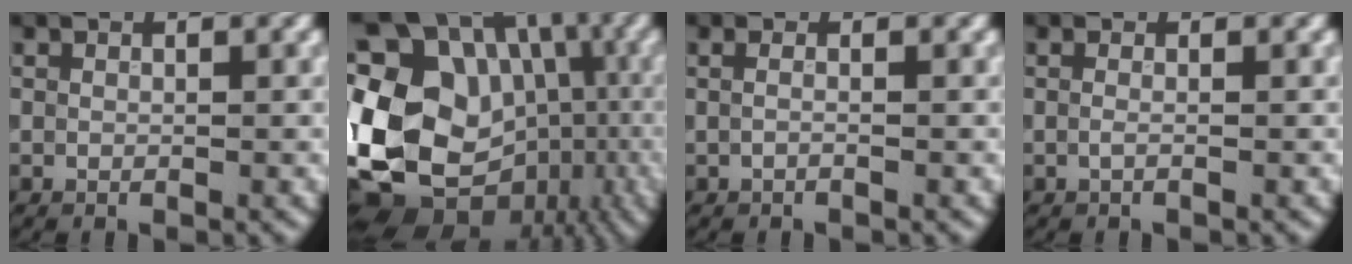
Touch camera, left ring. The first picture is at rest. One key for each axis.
{"total": 19.8, "fx": -2.2, "fy": 16.1, "fz": 11.2, "tx": -0.207, "ty": 0.001, "tz": -0.014}
{"total": 1.0, "fx": -0.1, "fy": 0.4, "fz": 0.9, "tx": -0.018, "ty": -0.010, "tz": -0.012}
{"total": 1.0, "fx": -0.1, "fy": 0.4, "fz": 0.9, "tx": -0.018, "ty": -0.007, "tz": -0.009}